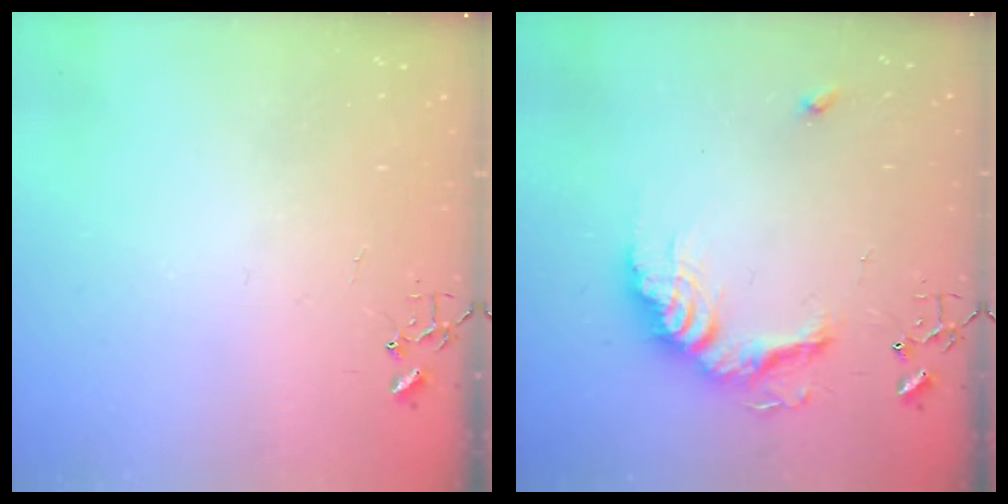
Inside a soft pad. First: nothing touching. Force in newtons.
{"total": 17.3, "press": 17.2, "slide": 1.5}